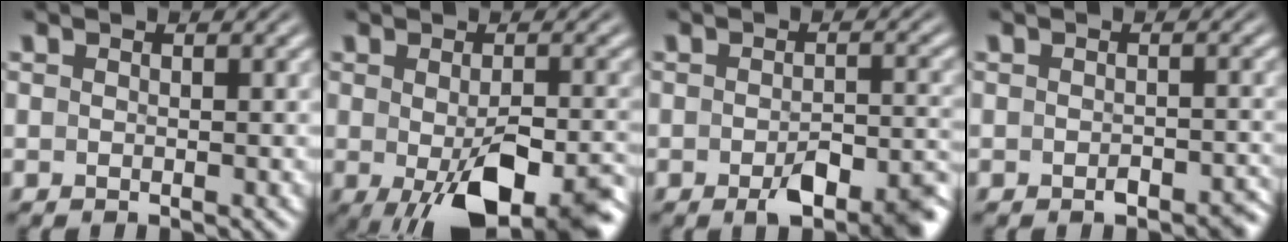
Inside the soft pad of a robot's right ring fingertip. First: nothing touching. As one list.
[{"total": 8.3, "force": [-3.2, 3.1, 7.0], "torque": [-0.118, -0.039, -0.027]}, {"total": 4.6, "force": [-2.8, 1.5, 3.3], "torque": [-0.045, -0.004, -0.045]}, {"total": 1.7, "force": [-1.5, 0.5, 0.6], "torque": [-0.005, -0.001, -0.024]}]